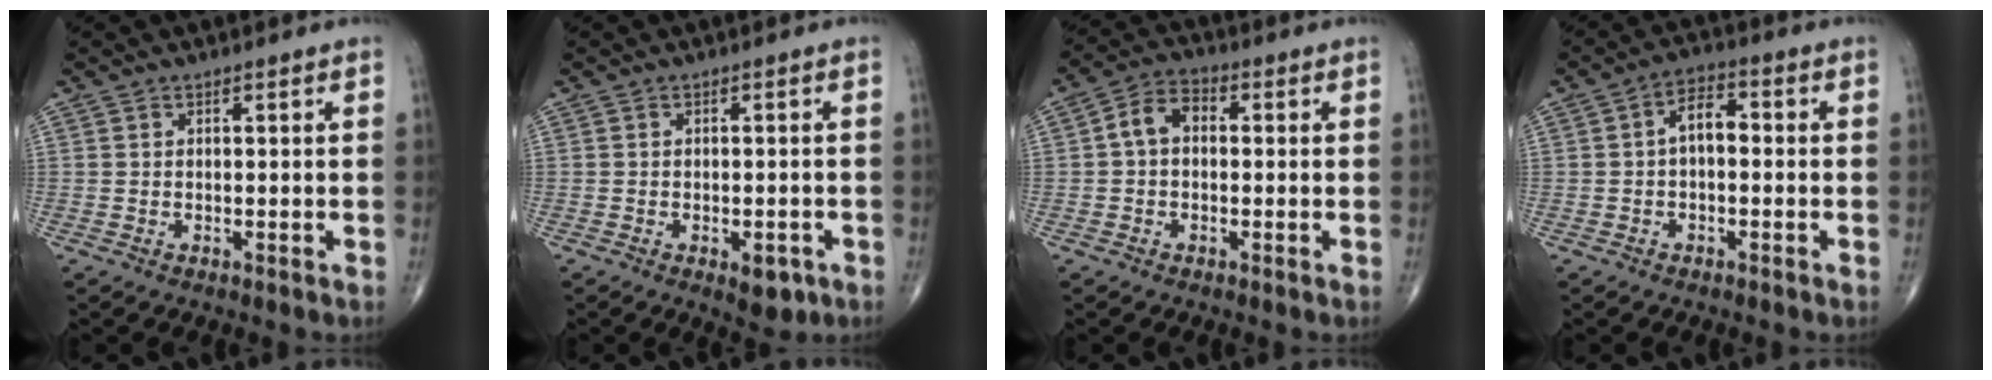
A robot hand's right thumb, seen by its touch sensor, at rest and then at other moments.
{"total": 4.1, "force": [-1.8, 2.0, 3.1], "torque": [-0.026, 0.004, -0.016]}
{"total": 5.6, "force": [0.1, 4.0, 4.0], "torque": [-0.062, 0.023, -0.009]}
{"total": 5.2, "force": [-0.2, 3.0, 4.2], "torque": [-0.060, 0.022, -0.014]}